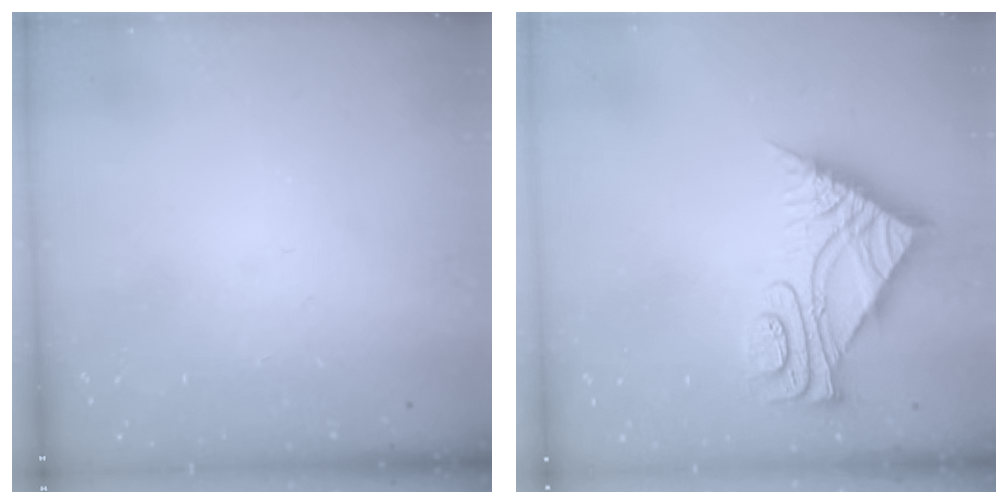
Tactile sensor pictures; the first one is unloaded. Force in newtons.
{"total": 8.3, "press": 8.3, "slide": 0.5}